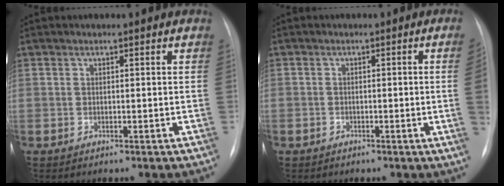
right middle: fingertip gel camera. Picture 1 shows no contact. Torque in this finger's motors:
{"motor_torque": [0.82, -0.79, -0.17, -0.21]}